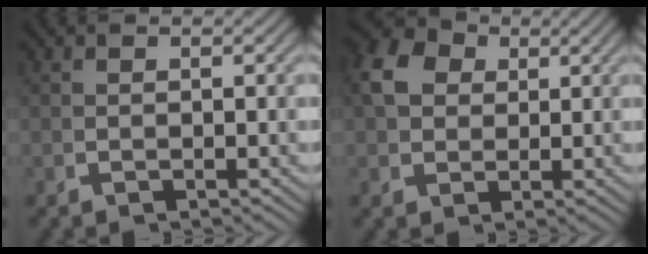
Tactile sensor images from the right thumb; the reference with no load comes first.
{"total": 7.1, "force": [2.9, 5.3, 3.7], "torque": [-0.082, 0.001, 0.050]}